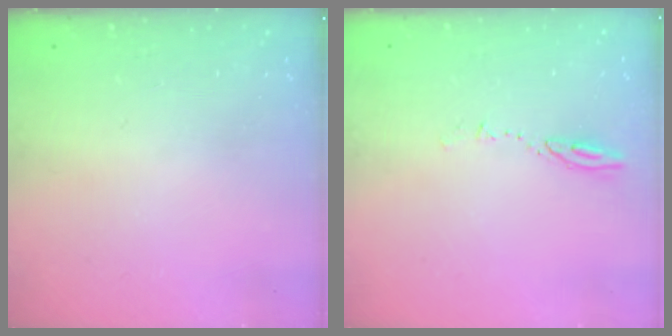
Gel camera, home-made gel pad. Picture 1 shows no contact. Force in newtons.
{"total": 4.5, "press": 4.4, "slide": 0.5}